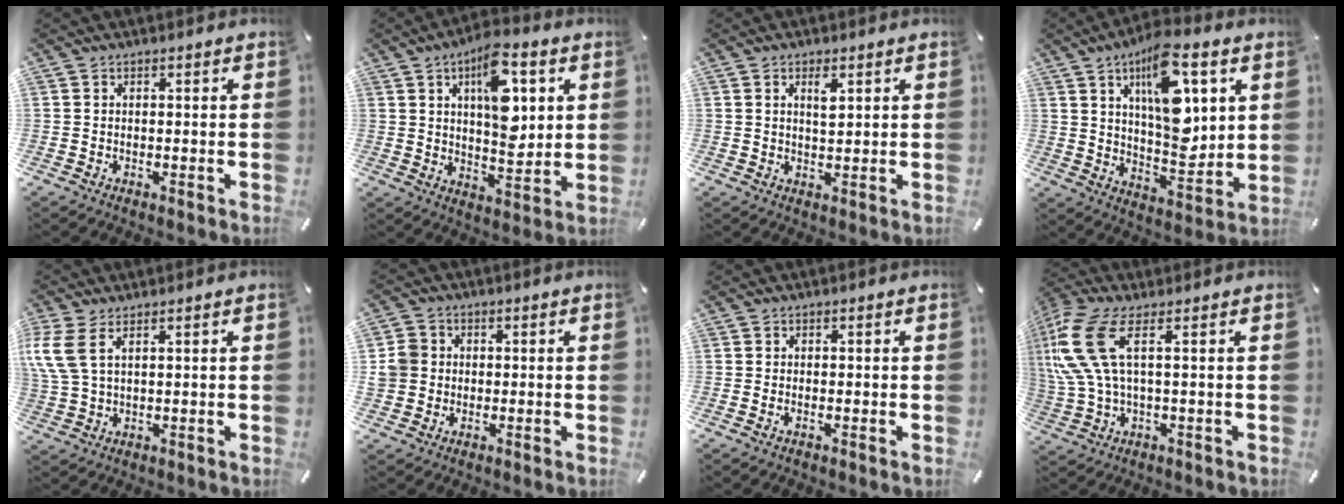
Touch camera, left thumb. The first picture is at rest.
{"total": 13.9, "force": [5.3, 7.0, 10.8], "torque": [-0.149, -0.020, 0.086]}
{"total": 3.1, "force": [1.5, 1.2, 2.4], "torque": [-0.037, -0.002, 0.021]}
{"total": 17.8, "force": [7.3, 8.3, 14.0], "torque": [-0.214, -0.036, 0.116]}
{"total": 6.3, "force": [3.3, 2.8, 4.6], "torque": [-0.119, -0.007, 0.061]}
{"total": 5.6, "force": [0.3, 5.4, 1.6], "torque": [-0.051, 0.012, 0.007]}
{"total": 0.8, "force": [-0.2, 0.3, 0.7], "torque": [-0.014, -0.003, -0.004]}
{"total": 13.4, "force": [3.4, 5.4, 11.8], "torque": [-0.271, -0.014, 0.061]}